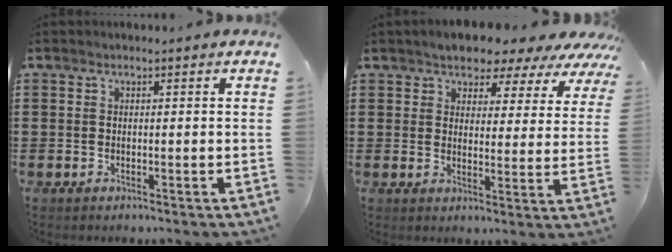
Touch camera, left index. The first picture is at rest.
{"total": 5.1, "force": [4.7, 1.8, 0.6], "torque": [-0.035, -0.020, 0.079]}